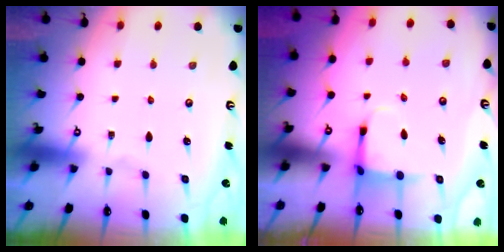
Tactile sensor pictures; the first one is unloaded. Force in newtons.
{"total": 3.7, "press": 3.5, "slide": 1.4}